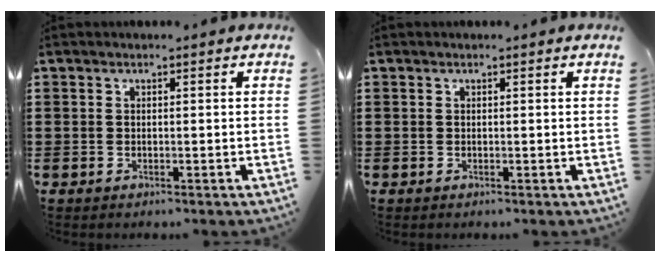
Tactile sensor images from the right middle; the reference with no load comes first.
{"total": 0.0}